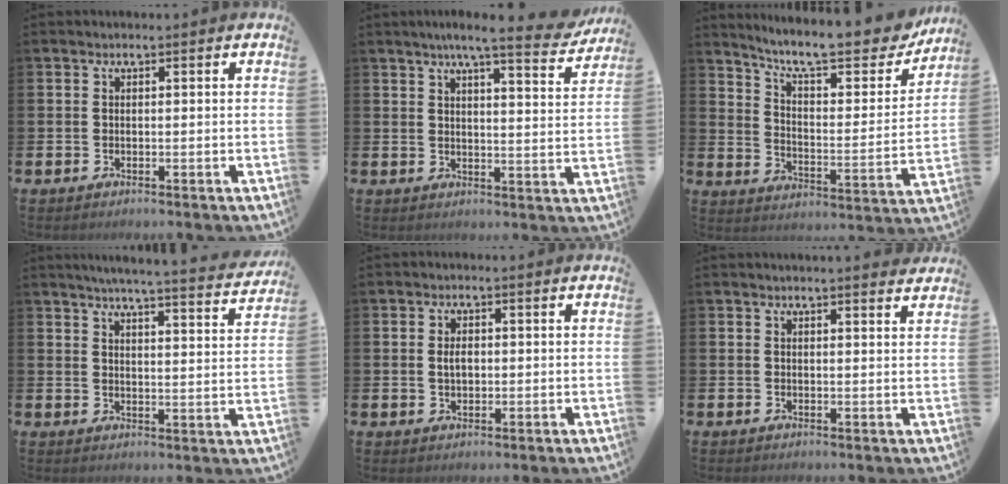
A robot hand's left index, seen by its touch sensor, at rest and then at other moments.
{"total": 6.8, "force": [6.1, 0.3, 3.1], "torque": [-0.058, -0.031, 0.101]}
{"total": 10.5, "force": [9.1, 2.3, 4.8], "torque": [-0.109, -0.066, 0.151]}
{"total": 5.3, "force": [5.1, -0.5, 1.5], "torque": [-0.030, -0.041, 0.082]}
{"total": 2.2, "force": [0.2, 1.4, 1.6], "torque": [-0.016, 0.001, -0.001]}
{"total": 1.8, "force": [1.8, -0.1, 0.0], "torque": [0.006, -0.012, 0.032]}